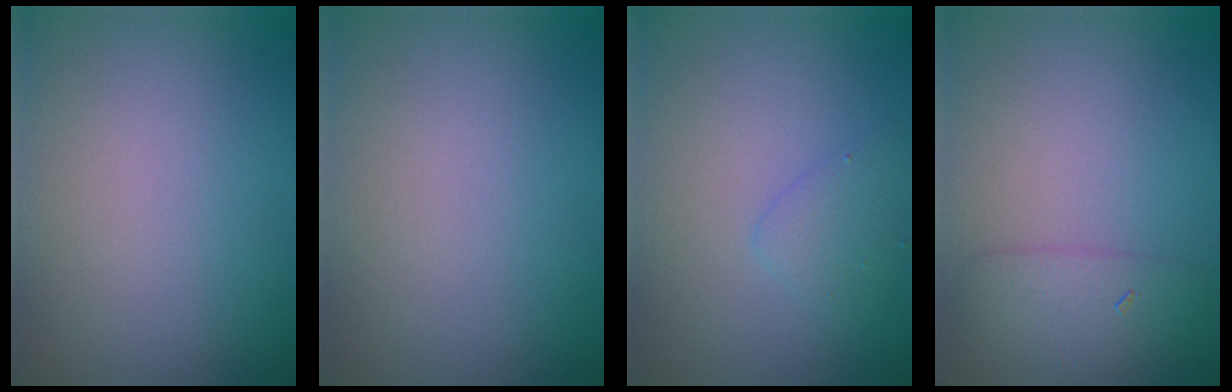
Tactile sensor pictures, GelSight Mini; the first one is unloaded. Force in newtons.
{"total": 0.0}
{"total": 1.7, "press": 1.6, "slide": 0.1}
{"total": 2.7, "press": 2.7, "slide": 0.1}